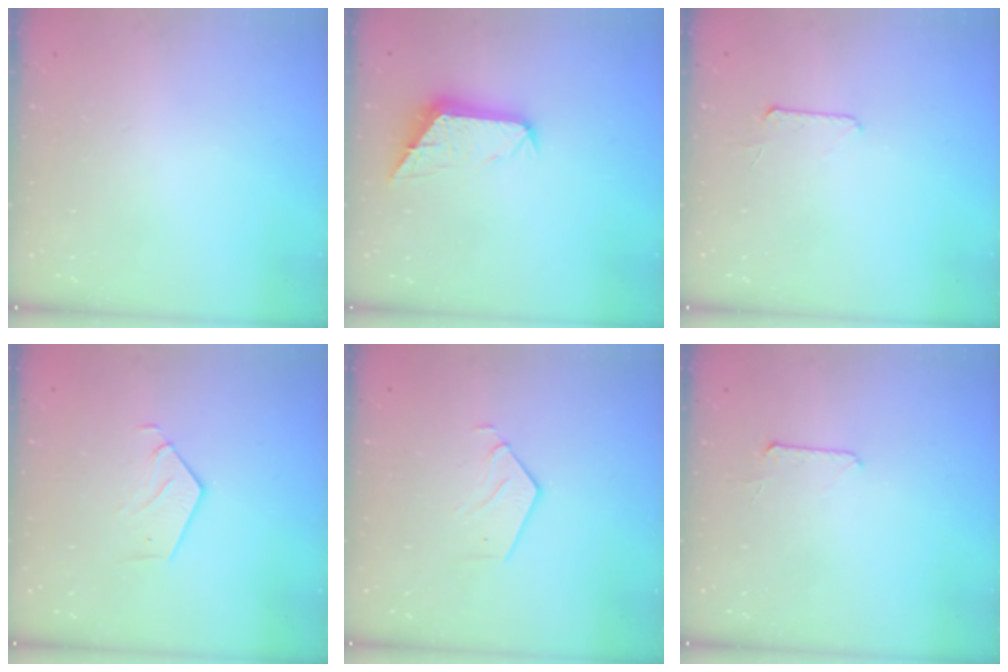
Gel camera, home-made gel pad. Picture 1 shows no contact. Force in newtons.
{"total": 10.8, "press": 10.8, "slide": 0.4}
{"total": 5.9, "press": 5.8, "slide": 0.6}
{"total": 2.8, "press": 2.8, "slide": 0.2}
{"total": 3.3, "press": 3.3, "slide": 0.2}
{"total": 5.9, "press": 5.8, "slide": 0.6}